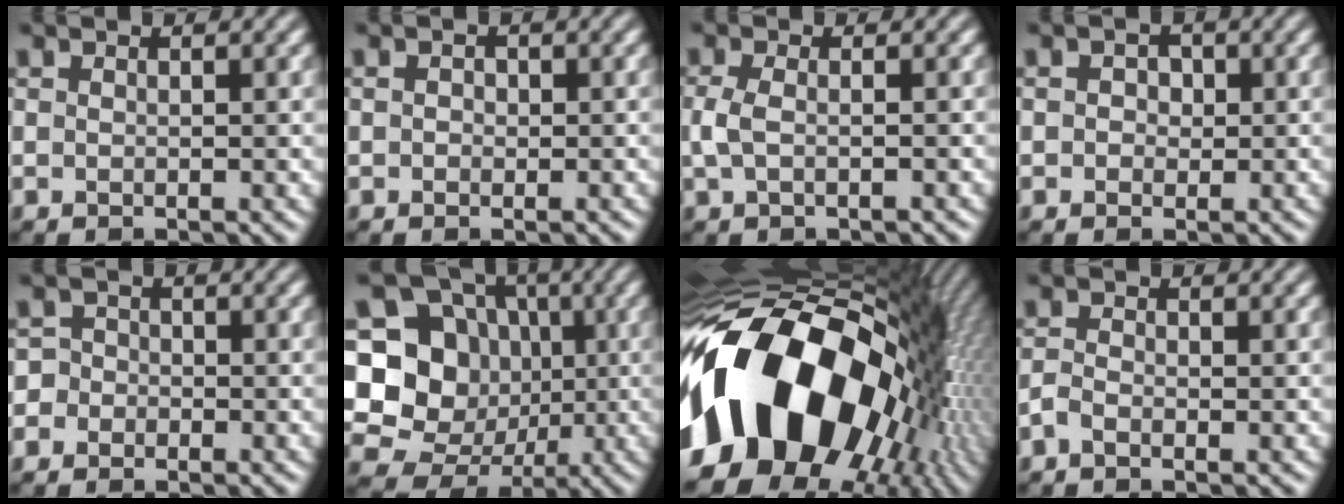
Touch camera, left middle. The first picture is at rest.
{"total": 0.9, "force": [0.0, 0.8, 0.3], "torque": [-0.005, -0.002, -0.004]}
{"total": 2.1, "force": [-0.4, 1.1, 1.7], "torque": [-0.047, 0.000, -0.011]}
{"total": 1.5, "force": [0.2, 1.4, 0.5], "torque": [0.001, 0.004, -0.001]}
{"total": 2.9, "force": [-1.6, 2.4, -0.1], "torque": [0.029, 0.012, -0.048]}
{"total": 15.3, "force": [-0.7, 14.2, 5.5], "torque": [-0.151, 0.021, -0.027]}
{"total": 21.5, "force": [-2.8, 14.0, 16.0], "torque": [-0.313, -0.018, -0.052]}
{"total": 1.5, "force": [-1.1, 0.7, 0.6], "torque": [-0.013, 0.002, -0.028]}